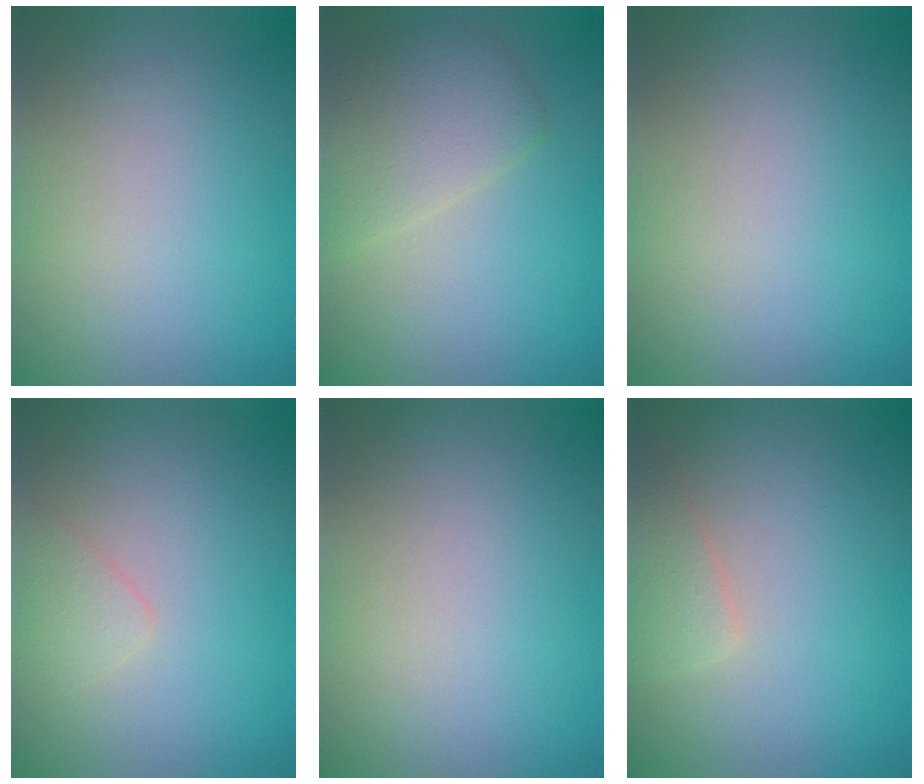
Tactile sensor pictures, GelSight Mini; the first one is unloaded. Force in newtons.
{"total": 3.7, "press": 3.7, "slide": 0.1}
{"total": 0.0}
{"total": 1.2, "press": 1.2, "slide": 0.1}
{"total": 0.0}
{"total": 1.7, "press": 1.7, "slide": 0.2}